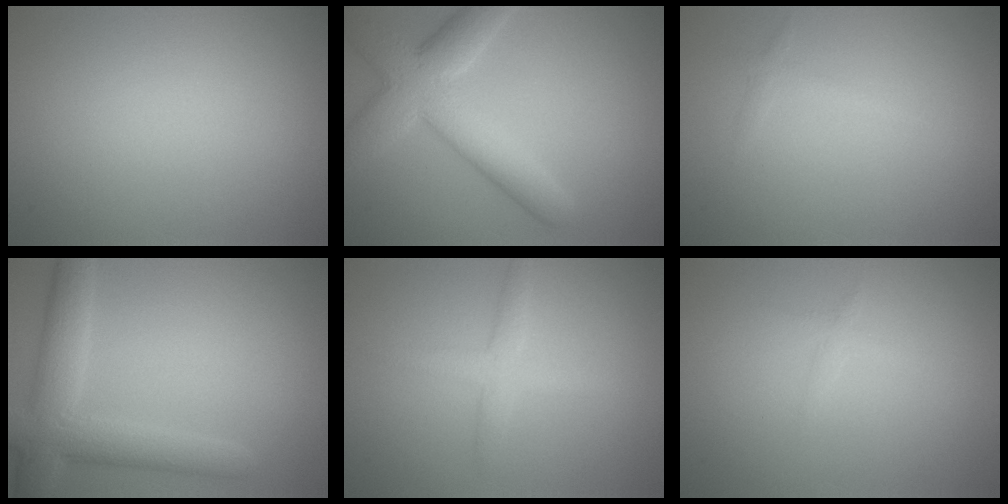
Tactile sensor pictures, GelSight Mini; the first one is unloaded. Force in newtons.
{"total": 6.9, "press": 6.9, "slide": 0.4}
{"total": 0.9, "press": 0.9, "slide": 0.1}
{"total": 5.6, "press": 5.6, "slide": 0.2}
{"total": 2.3, "press": 2.3, "slide": 0.1}
{"total": 0.7, "press": 0.7, "slide": 0.0}